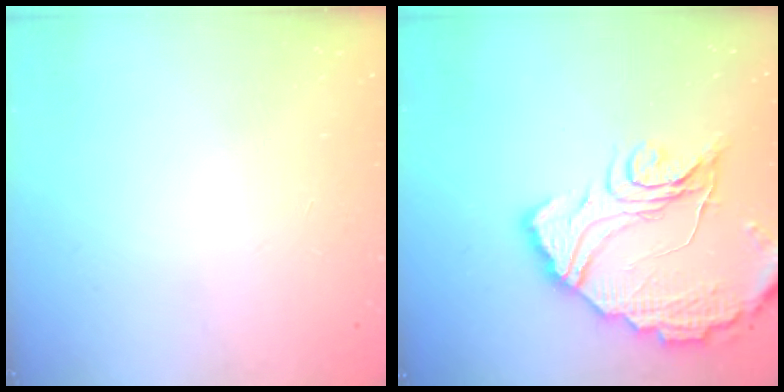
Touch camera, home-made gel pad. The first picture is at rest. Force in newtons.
{"total": 16.6, "press": 16.6, "slide": 1.0}